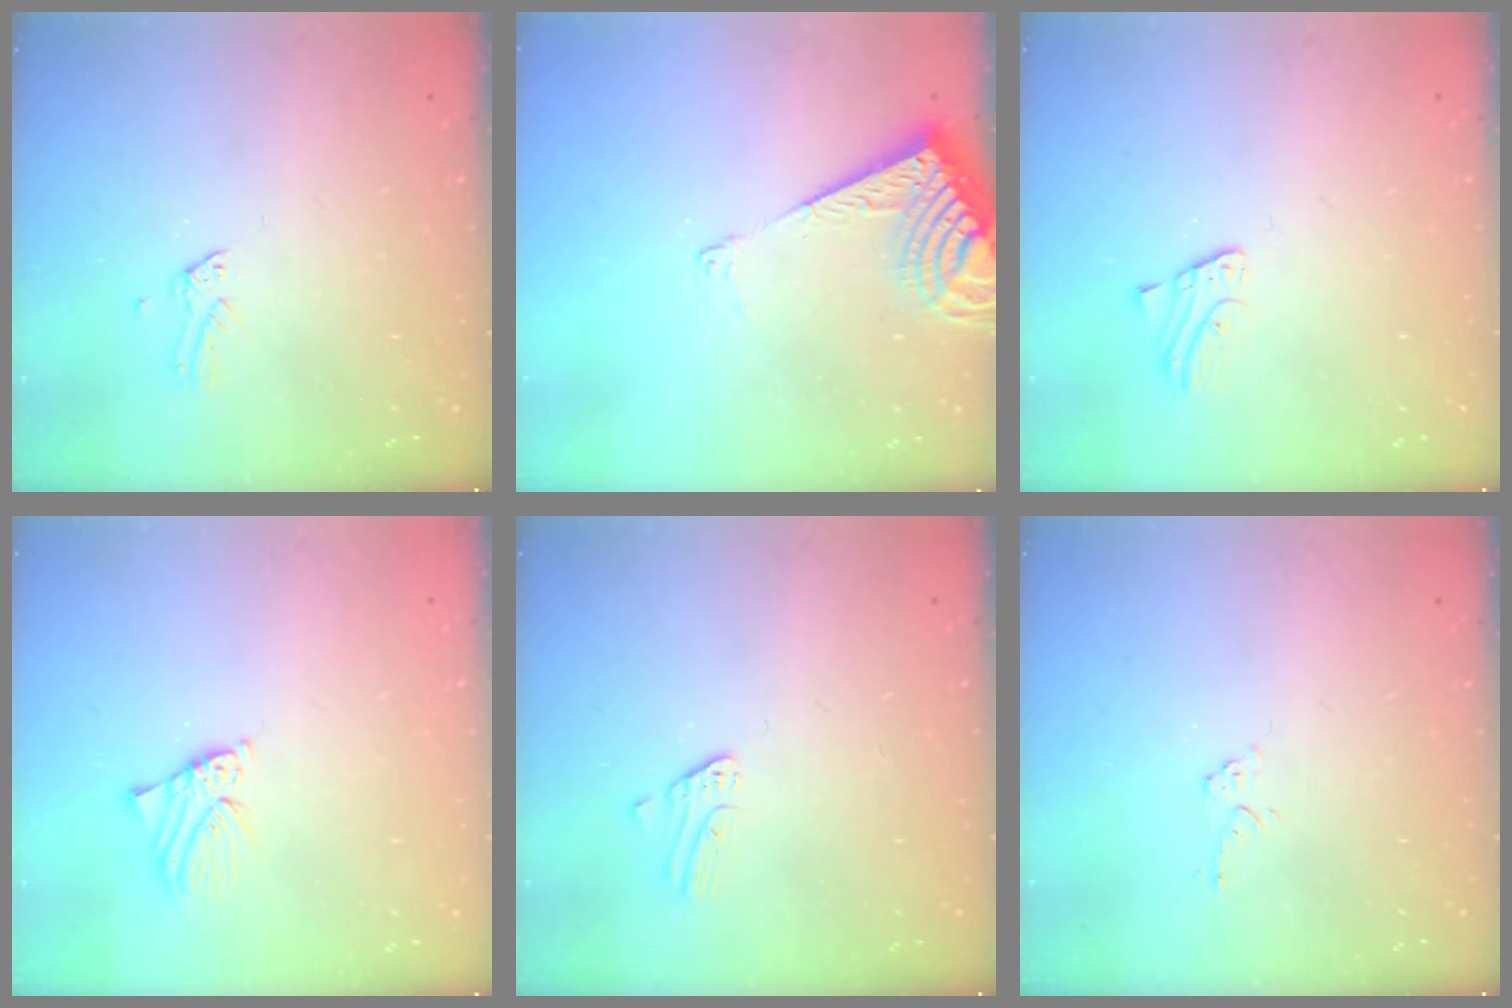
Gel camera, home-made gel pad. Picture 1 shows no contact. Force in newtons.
{"total": 8.8, "press": 8.7, "slide": 1.1}
{"total": 1.1, "press": 1.1, "slide": 0.1}
{"total": 2.4, "press": 2.4, "slide": 0.3}
{"total": 2.3, "press": 2.3, "slide": 0.2}
{"total": 5.1, "press": 5.1, "slide": 0.4}